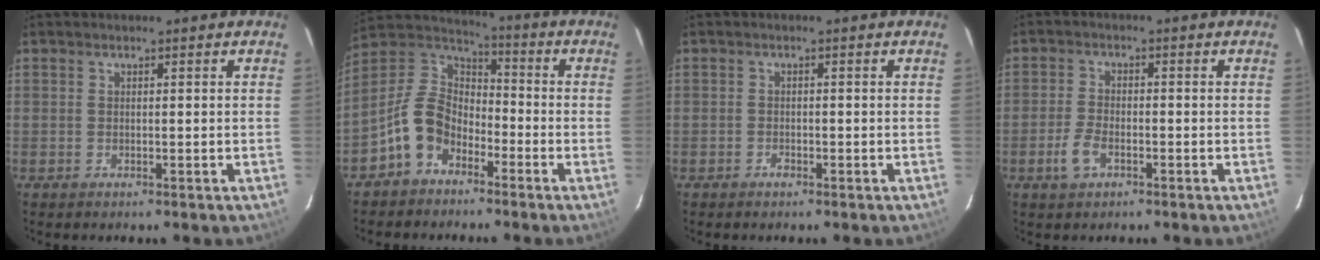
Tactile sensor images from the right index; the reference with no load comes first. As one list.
[{"total": 11.3, "force": [-6.1, 7.7, 5.6], "torque": [-0.127, 0.025, -0.123]}, {"total": 1.1, "force": [-0.9, 0.6, 0.4], "torque": [-0.007, 0.001, -0.017]}, {"total": 4.6, "force": [-2.2, 2.4, 3.2], "torque": [-0.077, -0.001, -0.042]}]